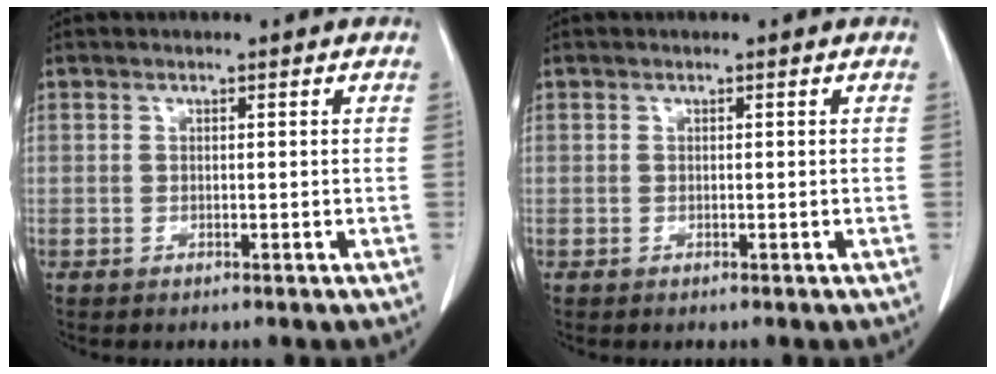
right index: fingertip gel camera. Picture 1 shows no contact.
{"total": 0.0}